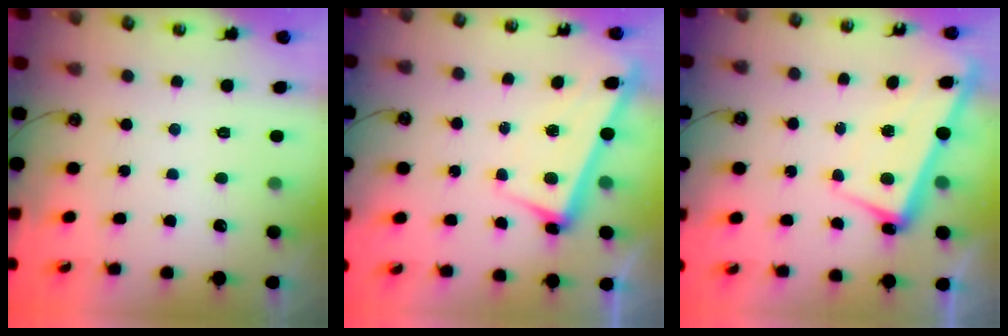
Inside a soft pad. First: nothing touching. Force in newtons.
{"total": 2.6, "press": 2.5, "slide": 0.7}
{"total": 2.2, "press": 2.2, "slide": 0.5}